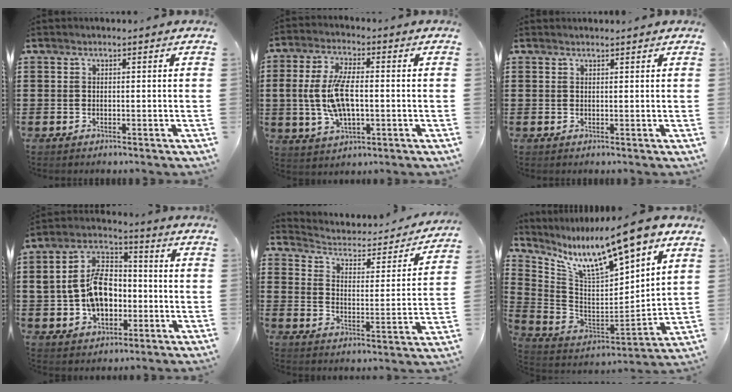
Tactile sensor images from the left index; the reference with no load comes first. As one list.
[{"total": 10.0, "force": [-0.3, 4.5, 8.9], "torque": [-0.201, -0.002, -0.010]}, {"total": 0.7, "force": [0.7, 0.1, 0.1], "torque": [-0.003, -0.001, 0.014]}, {"total": 11.1, "force": [-1.1, 7.7, 7.9], "torque": [-0.183, 0.020, -0.020]}, {"total": 2.6, "force": [2.1, 1.2, 1.0], "torque": [-0.036, -0.020, 0.025]}, {"total": 12.2, "force": [9.2, 2.0, 7.8], "torque": [-0.173, -0.063, 0.153]}]